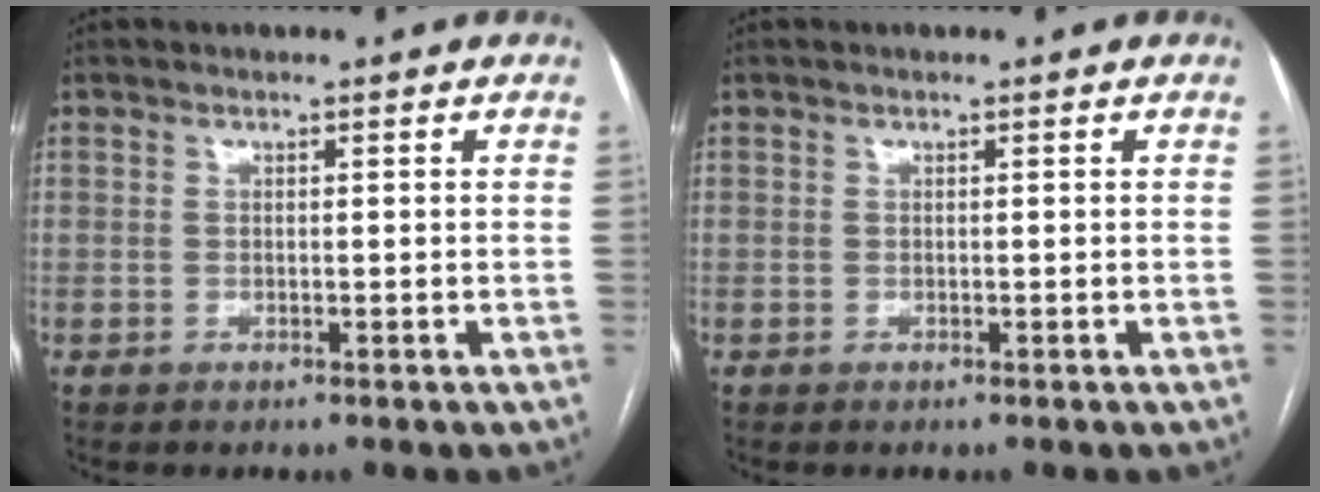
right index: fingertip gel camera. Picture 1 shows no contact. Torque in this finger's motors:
{"motor_torque": [-0.04, 0.01, -0.02, 0.00]}